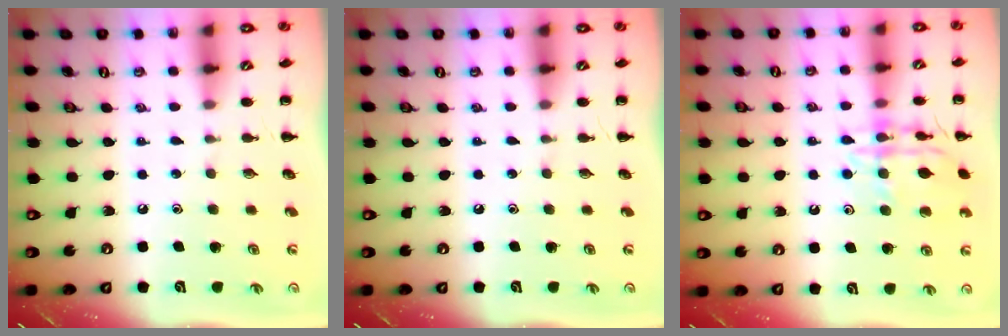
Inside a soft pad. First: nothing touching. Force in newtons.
{"total": 0.0}
{"total": 13.1, "press": 13.0, "slide": 1.1}